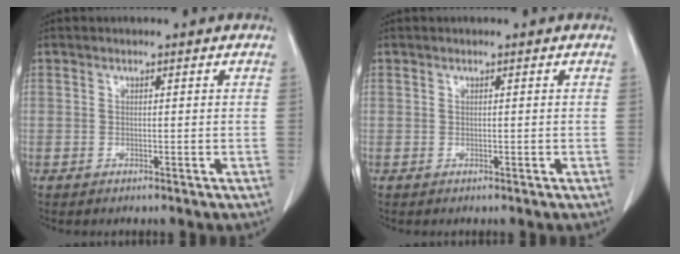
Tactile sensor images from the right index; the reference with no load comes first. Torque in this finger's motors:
{"motor_torque": [0.00, 0.00, 0.00, 0.00]}